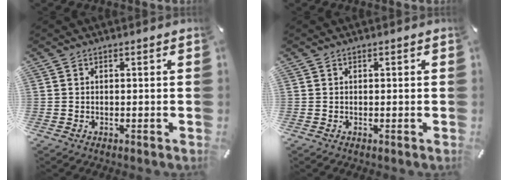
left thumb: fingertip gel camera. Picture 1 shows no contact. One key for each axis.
{"total": 0.0}